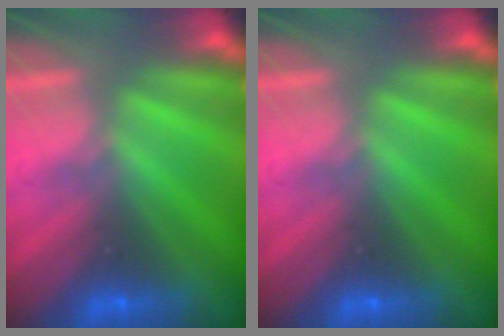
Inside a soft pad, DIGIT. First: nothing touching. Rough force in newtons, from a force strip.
{"total": 0.0}